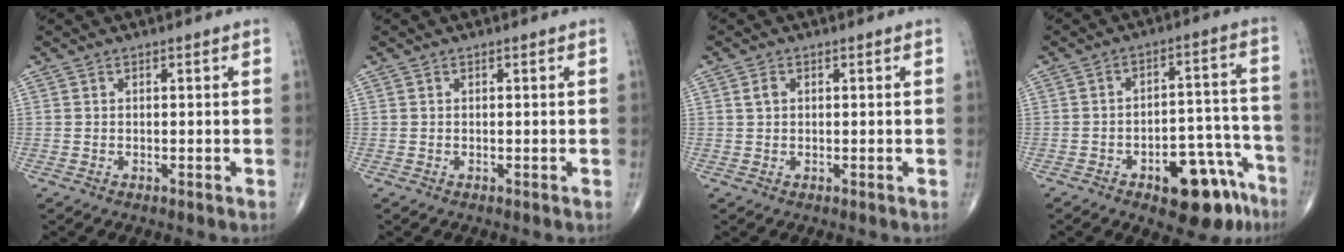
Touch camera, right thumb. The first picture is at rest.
{"total": 0.0}
{"total": 1.5, "force": [0.4, 1.0, 0.9], "torque": [-0.017, 0.003, 0.008]}
{"total": 14.4, "force": [-8.1, 6.6, 9.9], "torque": [-0.096, 0.070, -0.103]}